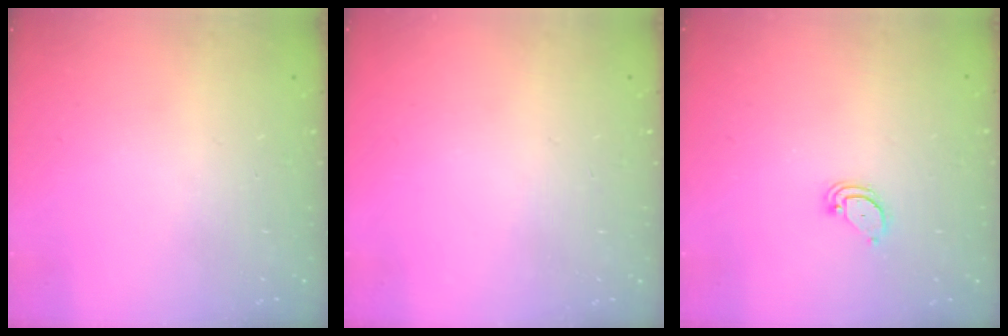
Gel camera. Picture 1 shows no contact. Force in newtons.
{"total": 0.0}
{"total": 2.1, "press": 2.1, "slide": 0.1}